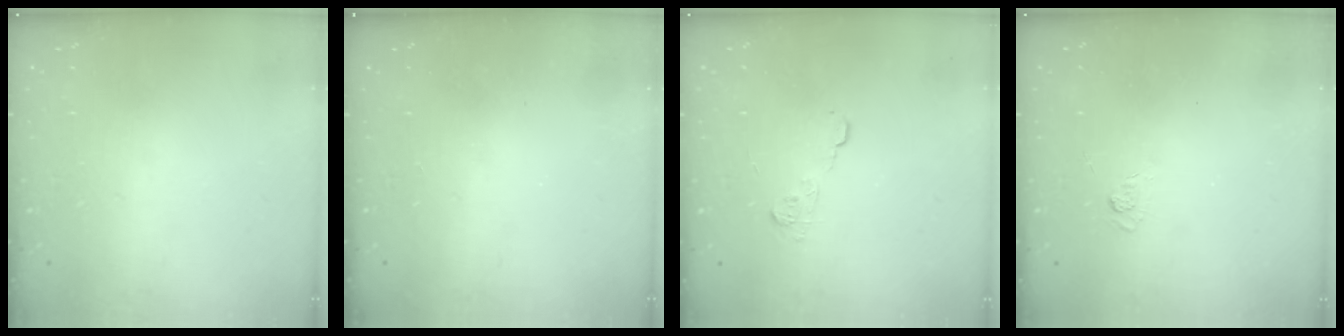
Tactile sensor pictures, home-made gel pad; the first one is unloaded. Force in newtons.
{"total": 2.3, "press": 2.2, "slide": 0.8}
{"total": 7.3, "press": 7.3, "slide": 0.5}
{"total": 2.2, "press": 1.8, "slide": 1.3}